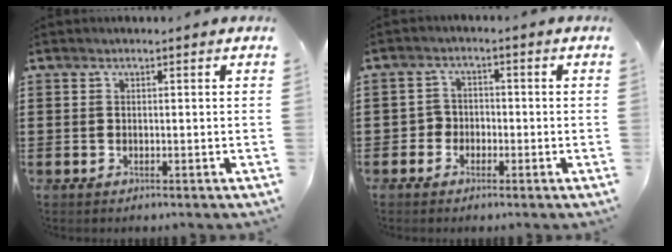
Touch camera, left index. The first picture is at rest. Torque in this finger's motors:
{"motor_torque": [-0.57, 0.81, -0.04, -0.01]}